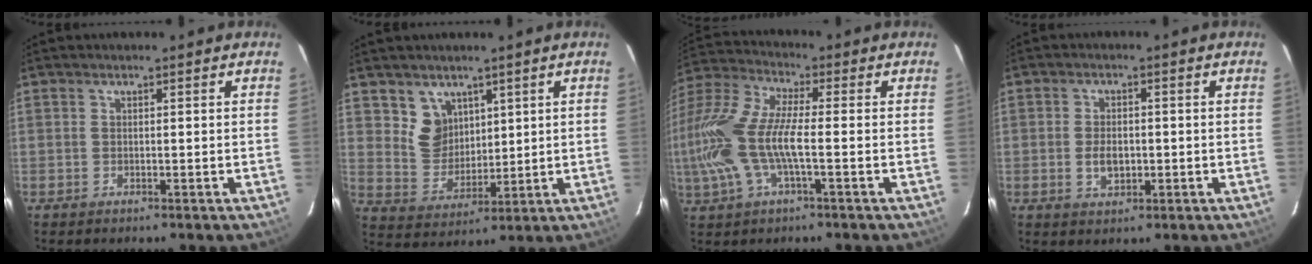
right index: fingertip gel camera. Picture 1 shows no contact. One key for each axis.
{"total": 6.9, "fx": 3.9, "fy": 5.5, "fz": 1.5, "tx": -0.026, "ty": 0.005, "tz": 0.089}
{"total": 17.6, "fx": -2.6, "fy": 5.7, "fz": 16.5, "tx": -0.335, "ty": -0.007, "tz": -0.055}
{"total": 4.0, "fx": -0.7, "fy": 2.5, "fz": 3.0, "tx": -0.058, "ty": 0.000, "tz": -0.010}